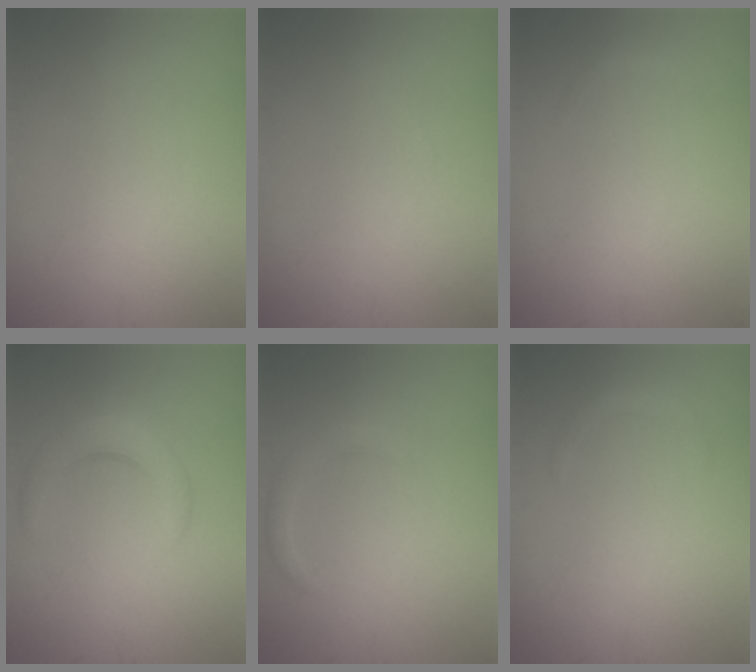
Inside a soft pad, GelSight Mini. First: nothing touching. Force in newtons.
{"total": 0.0}
{"total": 0.7, "press": 0.7, "slide": 0.1}
{"total": 2.8, "press": 2.8, "slide": 0.1}
{"total": 1.3, "press": 1.3, "slide": 0.1}
{"total": 1.3, "press": 1.3, "slide": 0.1}